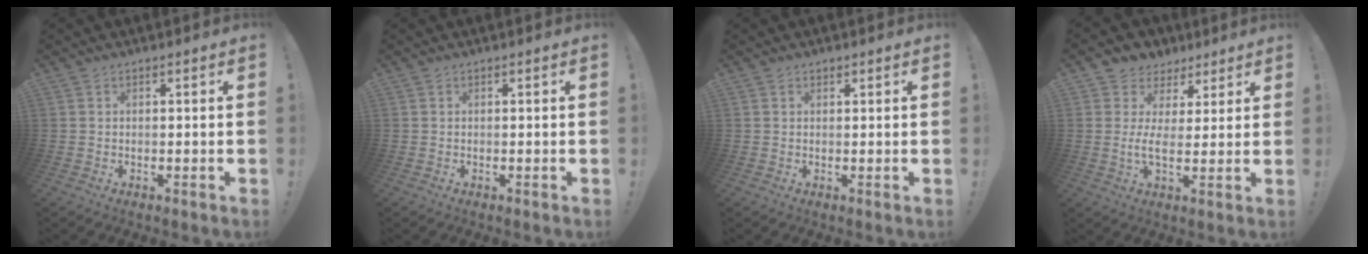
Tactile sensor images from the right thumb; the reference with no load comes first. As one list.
[{"total": 0.0}, {"total": 0.7, "force": [0.5, 0.5, 0.1], "torque": [-0.002, -0.001, 0.011]}, {"total": 6.5, "force": [2.1, 4.4, 4.4], "torque": [-0.076, -0.019, 0.042]}]